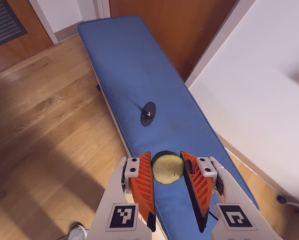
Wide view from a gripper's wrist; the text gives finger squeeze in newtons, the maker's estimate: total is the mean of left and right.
{"total": 8.1, "left": 7.9, "right": 8.2}